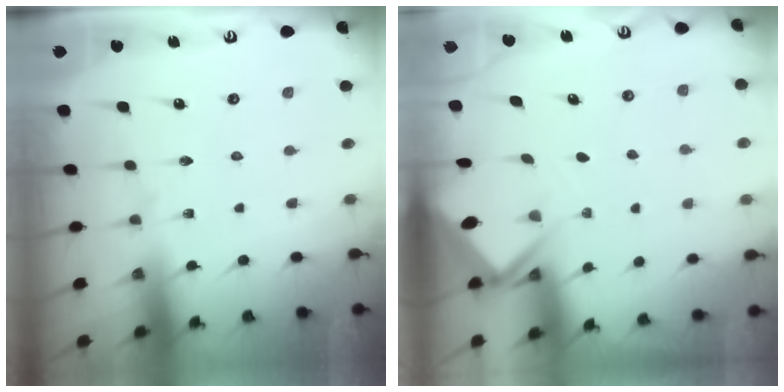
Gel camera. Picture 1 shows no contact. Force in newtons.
{"total": 5.1, "press": 5.1, "slide": 0.0}